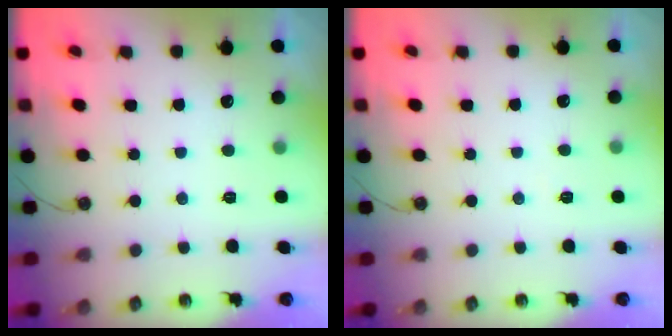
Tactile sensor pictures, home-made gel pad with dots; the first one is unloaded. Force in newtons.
{"total": 2.6, "press": 2.5, "slide": 0.5}